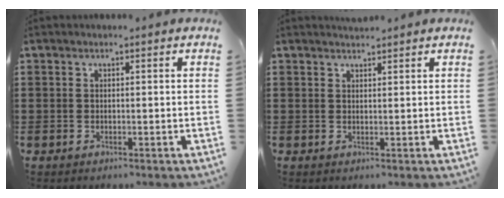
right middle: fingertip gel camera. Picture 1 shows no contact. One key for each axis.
{"total": 1.3, "fx": 1.2, "fy": 0.1, "fz": 0.2, "tx": -0.006, "ty": -0.001, "tz": 0.023}